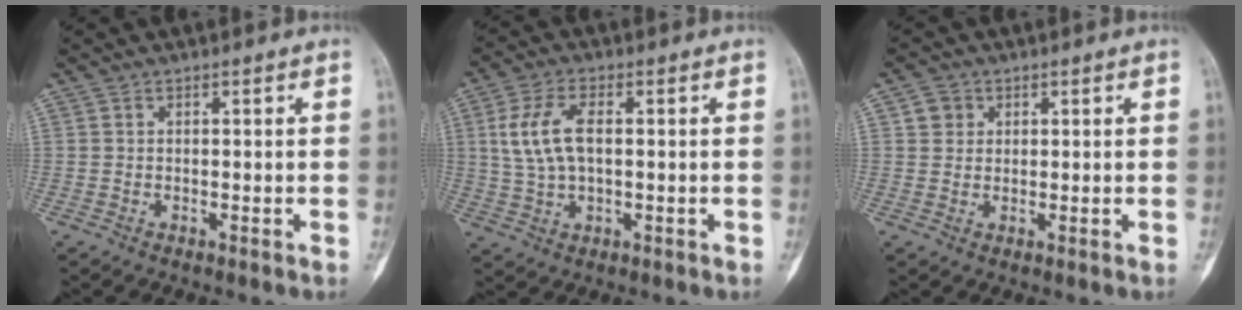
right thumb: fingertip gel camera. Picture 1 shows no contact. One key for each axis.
{"total": 8.8, "fx": 1.2, "fy": 4.6, "fz": 7.4, "tx": -0.158, "ty": 0.011, "tz": 0.029}
{"total": 2.9, "fx": 1.0, "fy": 2.6, "fz": 0.7, "tx": 0.004, "ty": -0.002, "tz": 0.015}